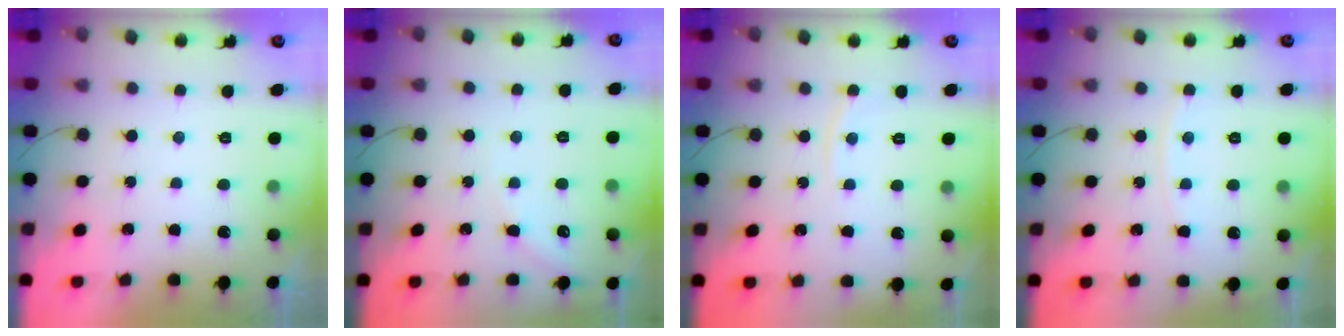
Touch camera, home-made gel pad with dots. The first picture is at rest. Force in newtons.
{"total": 3.8, "press": 3.7, "slide": 0.6}
{"total": 2.9, "press": 2.9, "slide": 0.1}
{"total": 5.7, "press": 5.7, "slide": 0.6}